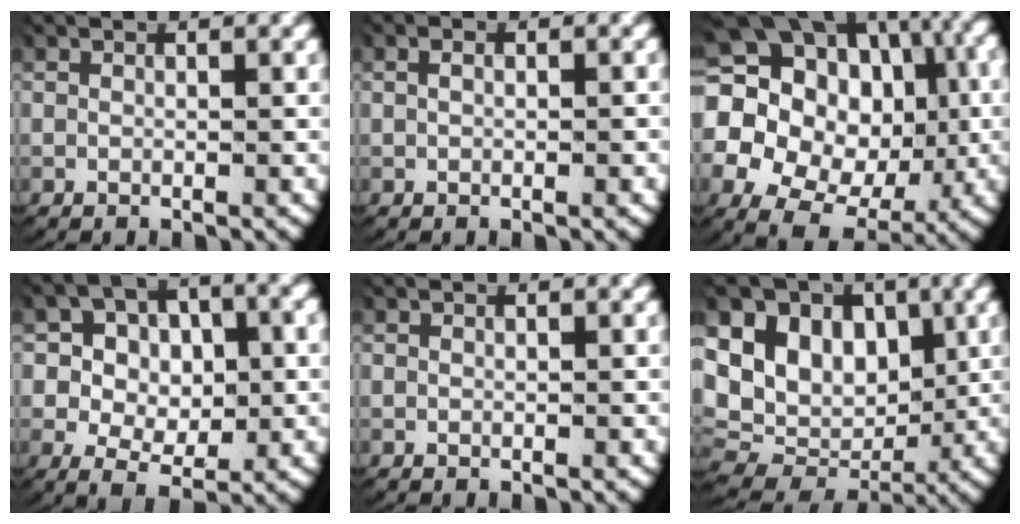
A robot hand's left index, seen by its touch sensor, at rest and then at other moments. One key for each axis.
{"total": 0.7, "fx": -0.1, "fy": 0.2, "fz": 0.7, "tx": -0.016, "ty": -0.003, "tz": 0.001}
{"total": 19.2, "fx": 1.7, "fy": 16.2, "fz": 10.1, "tx": -0.226, "ty": -0.029, "tz": 0.018}
{"total": 7.5, "fx": 0.2, "fy": 6.0, "fz": 4.6, "tx": -0.086, "ty": -0.021, "tz": 0.004}
{"total": 0.0}
{"total": 14.6, "fx": 0.9, "fy": 12.1, "fz": 8.0, "tx": -0.158, "ty": -0.031, "tz": 0.022}